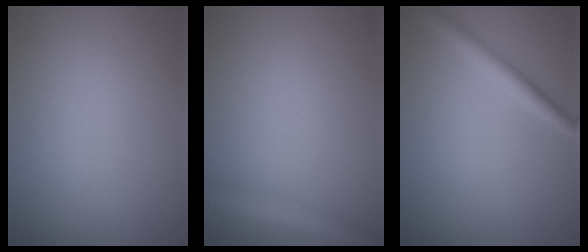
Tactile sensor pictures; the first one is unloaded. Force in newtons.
{"total": 3.0, "press": 3.0, "slide": 0.1}
{"total": 2.4, "press": 2.4, "slide": 0.1}